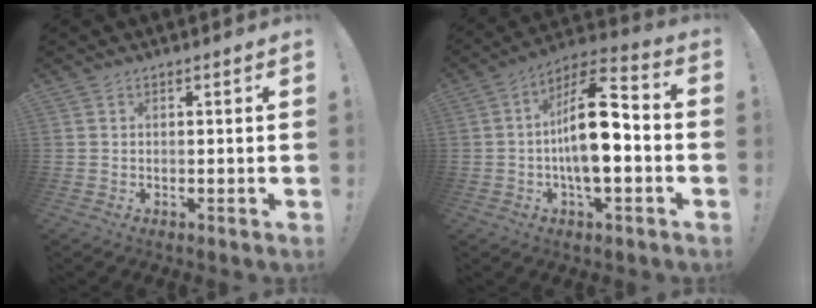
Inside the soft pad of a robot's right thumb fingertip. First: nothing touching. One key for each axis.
{"total": 16.5, "fx": -1.6, "fy": 6.6, "fz": 15.1, "tx": -0.240, "ty": 0.011, "tz": -0.027}